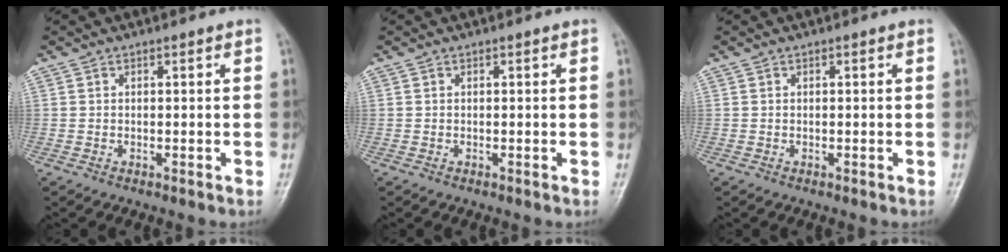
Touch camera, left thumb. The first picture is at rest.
{"total": 0.0}
{"total": 0.0}